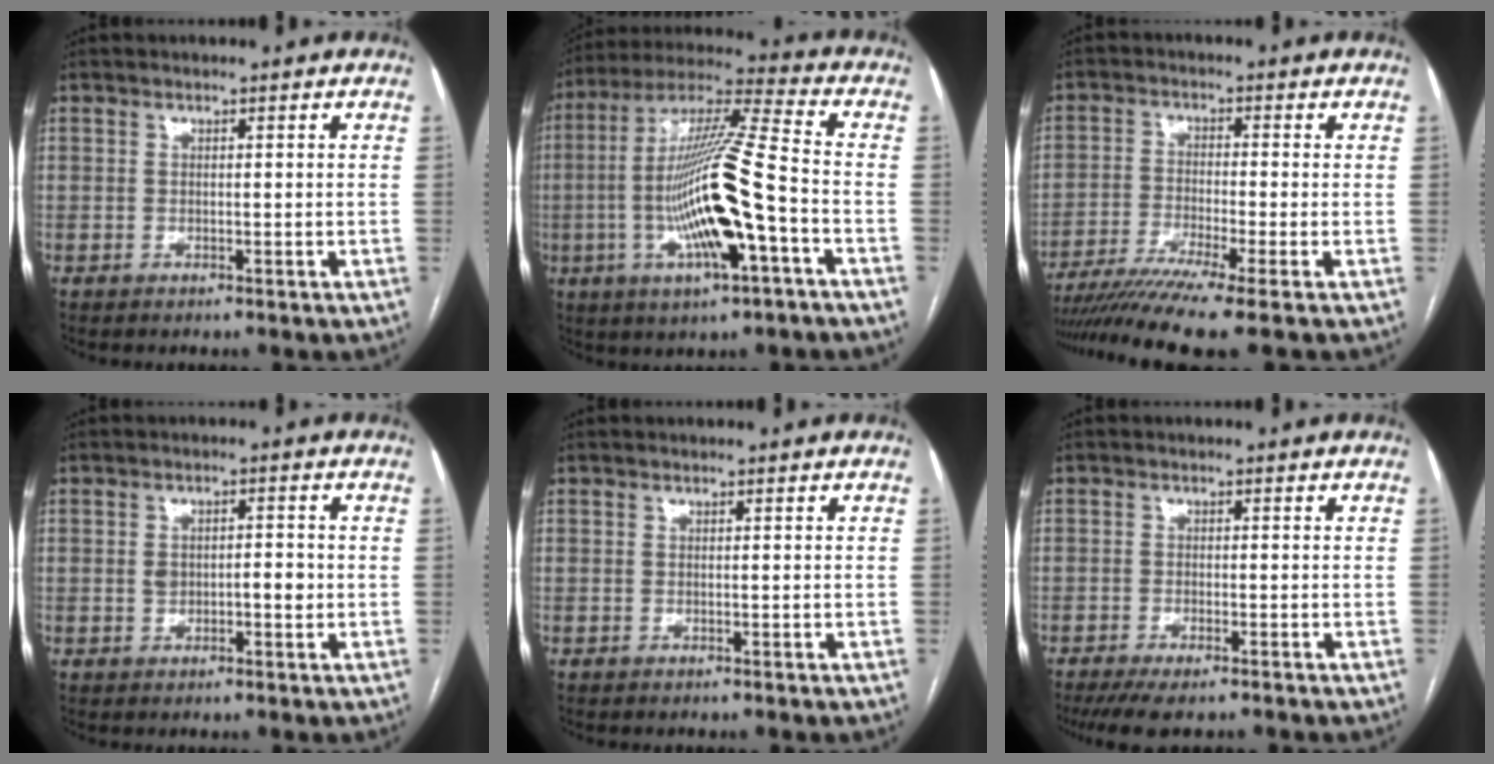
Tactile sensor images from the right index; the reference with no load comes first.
{"total": 18.2, "force": [-4.2, 1.1, 17.7], "torque": [-0.349, -0.004, -0.078]}
{"total": 10.2, "force": [-8.0, -1.9, 6.1], "torque": [-0.094, -0.028, -0.130]}
{"total": 3.6, "force": [-0.3, 1.6, 3.2], "torque": [-0.058, 0.013, 0.000]}
{"total": 0.0}
{"total": 6.2, "force": [-4.8, 1.4, 3.6], "torque": [-0.053, -0.011, -0.077]}